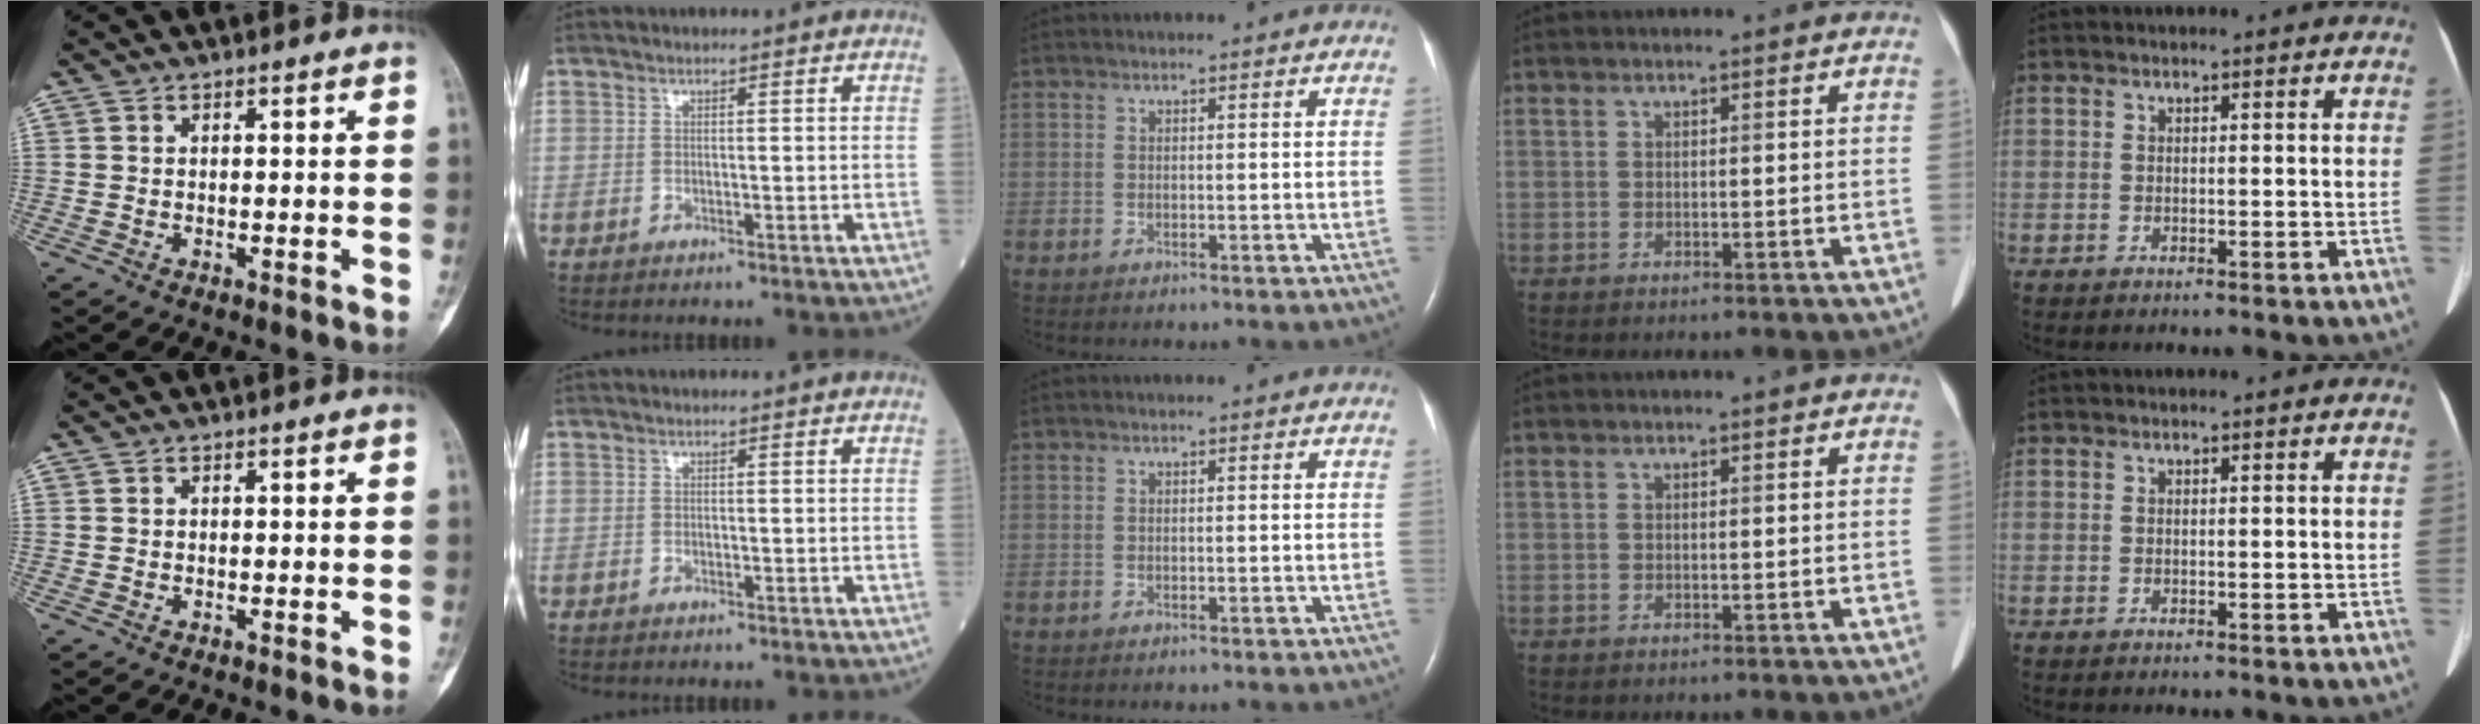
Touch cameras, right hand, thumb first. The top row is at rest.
{}